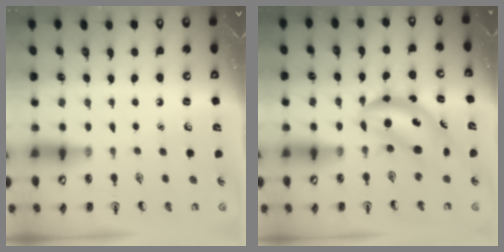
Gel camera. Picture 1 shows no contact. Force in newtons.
{"total": 6.2, "press": 6.0, "slide": 1.4}